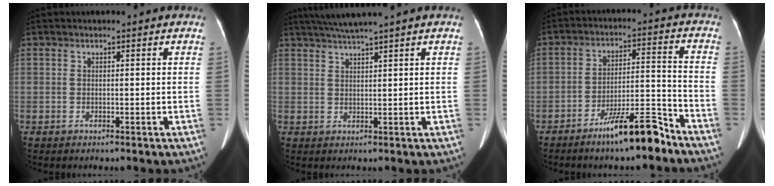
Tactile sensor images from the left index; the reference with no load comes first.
{"total": 4.6, "force": [3.8, -1.3, 2.2], "torque": [-0.042, 0.012, 0.075]}
{"total": 9.7, "force": [-7.5, 0.9, 6.1], "torque": [-0.101, 0.004, -0.128]}